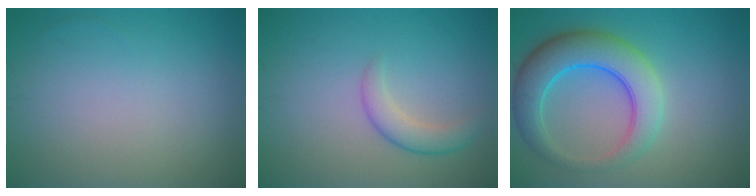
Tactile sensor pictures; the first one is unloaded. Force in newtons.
{"total": 2.3, "press": 2.3, "slide": 0.1}
{"total": 7.0, "press": 7.0, "slide": 0.2}